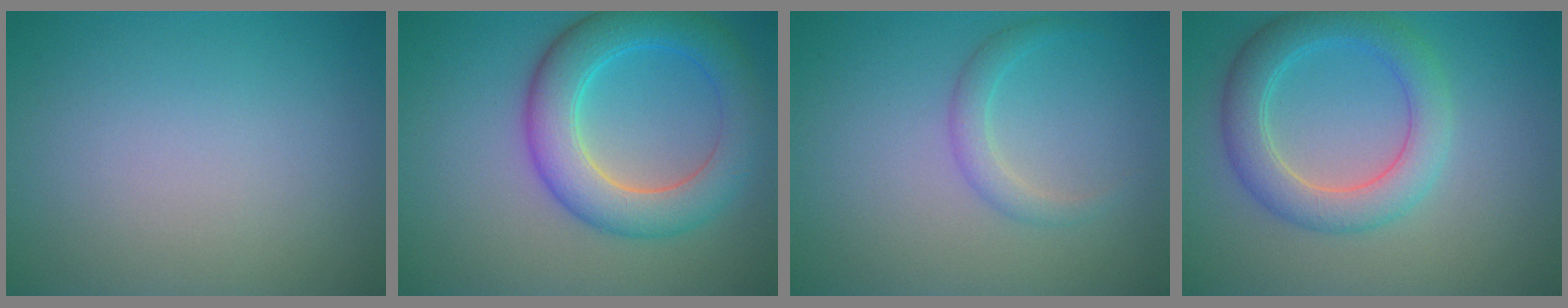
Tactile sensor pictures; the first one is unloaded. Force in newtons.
{"total": 6.7, "press": 6.7, "slide": 0.3}
{"total": 1.7, "press": 1.7, "slide": 0.1}
{"total": 4.8, "press": 4.8, "slide": 0.3}